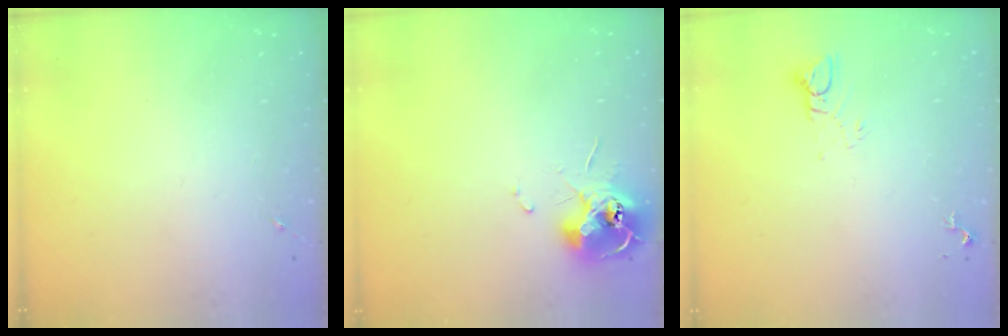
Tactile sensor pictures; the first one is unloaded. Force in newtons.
{"total": 11.7, "press": 11.7, "slide": 0.9}
{"total": 3.9, "press": 3.9, "slide": 0.3}